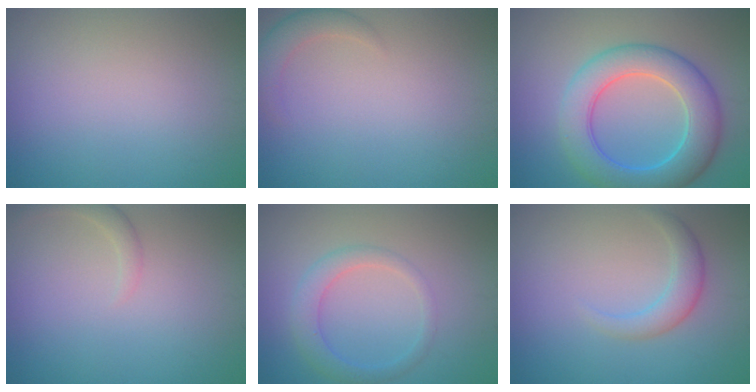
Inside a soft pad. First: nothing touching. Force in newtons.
{"total": 2.2, "press": 2.2, "slide": 0.2}
{"total": 7.5, "press": 7.5, "slide": 0.1}
{"total": 1.5, "press": 1.5, "slide": 0.2}
{"total": 2.7, "press": 2.7, "slide": 0.1}
{"total": 2.4, "press": 2.4, "slide": 0.2}